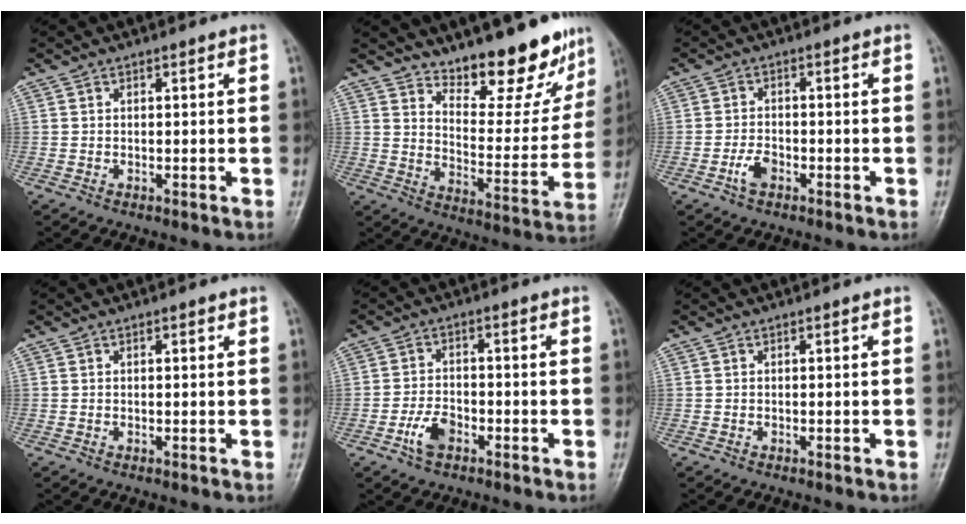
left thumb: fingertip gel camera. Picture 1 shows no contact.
{"total": 15.6, "force": [13.0, 4.9, 7.2], "torque": [-0.059, -0.102, 0.193]}
{"total": 3.3, "force": [-1.7, 1.8, 2.1], "torque": [-0.041, 0.012, -0.034]}
{"total": 0.9, "force": [0.4, 0.3, 0.7], "torque": [-0.009, 0.001, 0.005]}
{"total": 4.9, "force": [-2.5, 2.8, 3.2], "torque": [-0.057, 0.015, -0.049]}
{"total": 0.0}